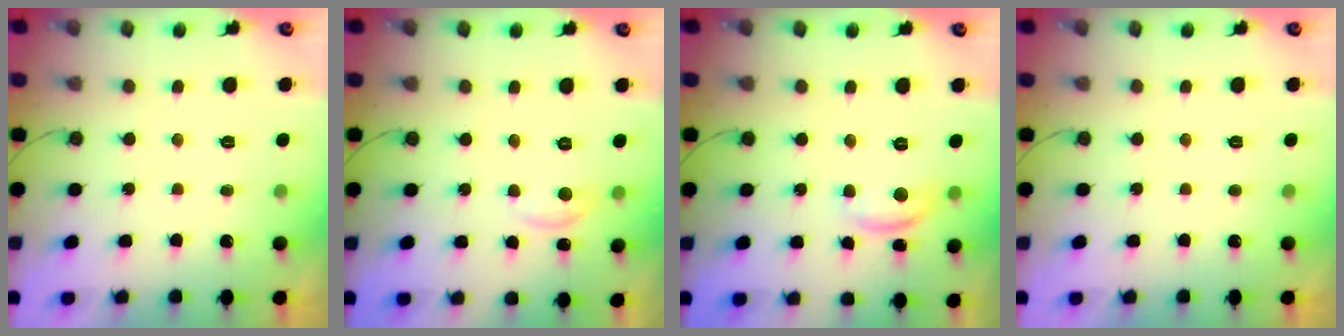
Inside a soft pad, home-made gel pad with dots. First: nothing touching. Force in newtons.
{"total": 3.8, "press": 3.8, "slide": 0.5}
{"total": 8.8, "press": 8.8, "slide": 0.4}
{"total": 0.0}